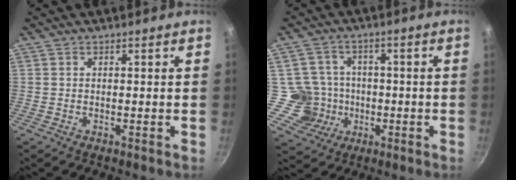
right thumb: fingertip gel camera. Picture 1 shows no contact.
{"total": 7.7, "force": [-1.4, 7.5, 1.0], "torque": [0.015, 0.025, -0.024]}